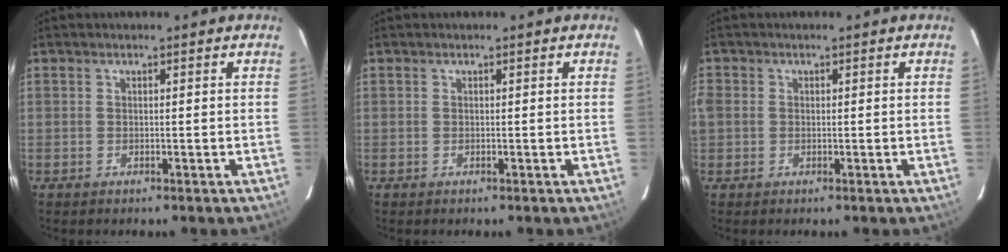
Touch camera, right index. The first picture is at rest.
{"total": 0.0}
{"total": 2.5, "force": [-0.6, 2.2, 1.1], "torque": [-0.023, -0.001, -0.016]}